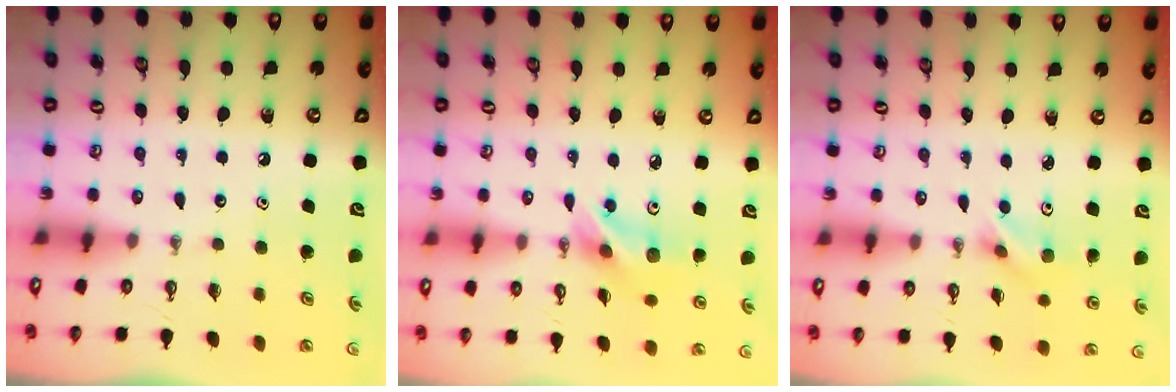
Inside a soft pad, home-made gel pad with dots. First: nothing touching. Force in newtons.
{"total": 11.4, "press": 10.9, "slide": 3.3}
{"total": 4.4, "press": 3.7, "slide": 2.4}